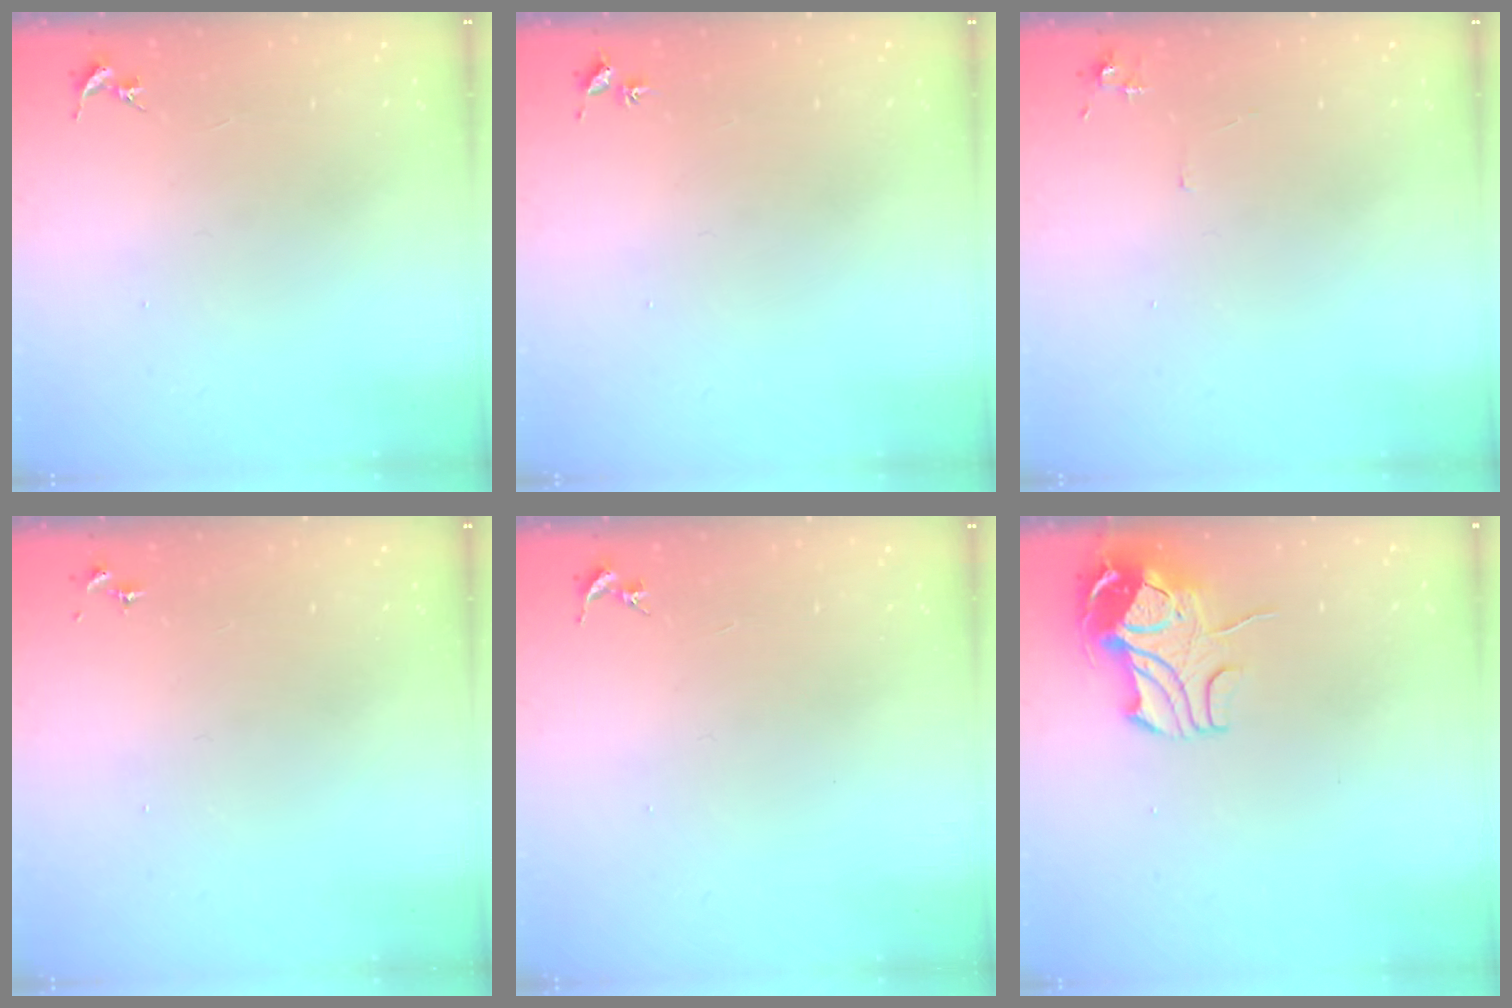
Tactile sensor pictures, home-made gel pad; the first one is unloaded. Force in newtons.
{"total": 2.1, "press": 2.1, "slide": 0.2}
{"total": 5.2, "press": 5.1, "slide": 0.7}
{"total": 0.0}
{"total": 0.0}
{"total": 12.4, "press": 12.3, "slide": 1.3}